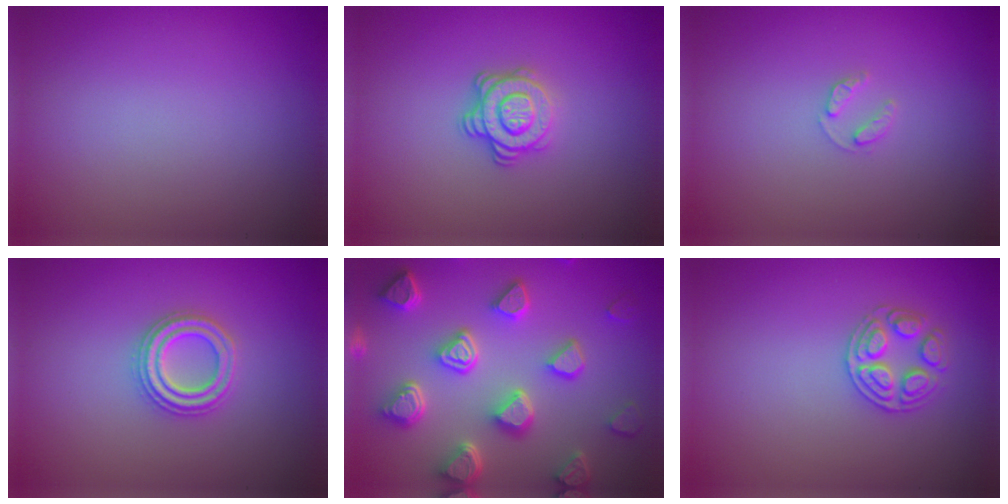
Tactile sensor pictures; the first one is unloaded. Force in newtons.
{"total": 3.4, "press": 2.9, "slide": 1.8}
{"total": 1.1, "press": 1.1, "slide": 0.2}
{"total": 2.7, "press": 2.7, "slide": 0.5}
{"total": 7.4, "press": 5.9, "slide": 4.5}
{"total": 2.6, "press": 2.6, "slide": 0.4}